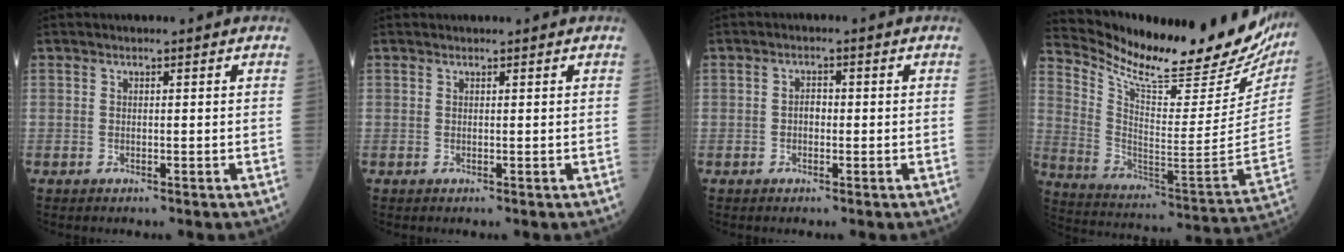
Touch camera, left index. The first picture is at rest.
{"total": 0.9, "force": [0.9, 0.0, 0.1], "torque": [-0.003, 0.005, 0.013]}
{"total": 1.5, "force": [-0.4, 0.9, 1.1], "torque": [-0.016, 0.001, -0.010]}
{"total": 28.8, "force": [25.0, 4.8, 13.4], "torque": [-0.231, -0.082, 0.351]}